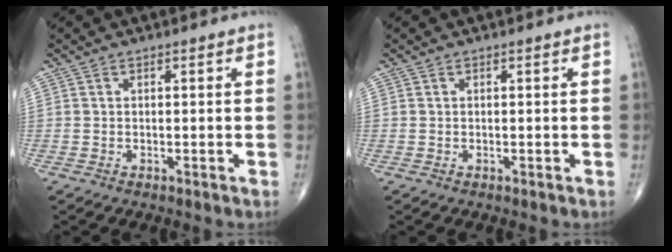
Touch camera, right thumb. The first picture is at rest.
{"total": 0.0}